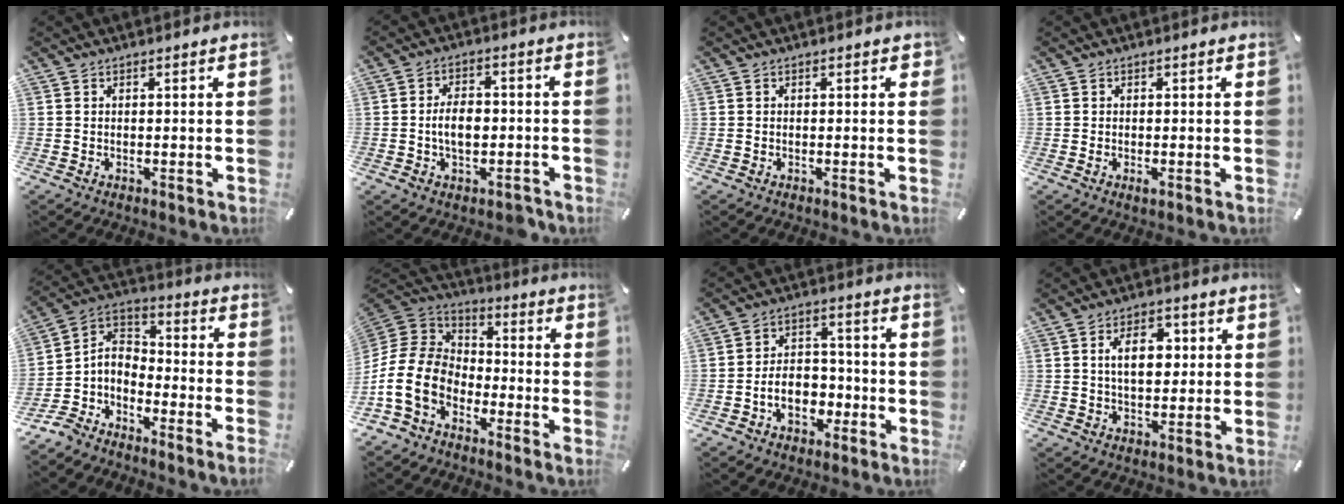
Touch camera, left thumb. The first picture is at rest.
{"total": 7.2, "force": [-1.7, 4.6, 5.2], "torque": [-0.094, 0.010, -0.031]}
{"total": 0.7, "force": [-0.3, 0.5, 0.4], "torque": [-0.008, 0.002, -0.006]}
{"total": 1.4, "force": [-0.4, 0.5, 1.2], "torque": [-0.021, -0.002, -0.006]}
{"total": 5.8, "force": [-4.6, 3.1, 1.8], "torque": [-0.057, -0.004, -0.095]}
{"total": 14.5, "force": [-7.1, 9.9, 7.8], "torque": [-0.183, 0.029, -0.132]}
{"total": 9.0, "force": [-3.2, 6.6, 5.1], "torque": [-0.089, 0.017, -0.060]}
{"total": 8.5, "force": [1.8, 5.6, 6.2], "torque": [-0.093, 0.002, 0.022]}